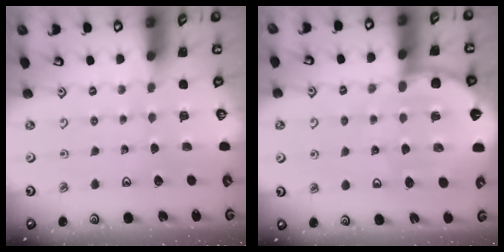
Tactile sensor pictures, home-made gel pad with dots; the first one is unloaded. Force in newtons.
{"total": 8.5, "press": 8.4, "slide": 1.1}